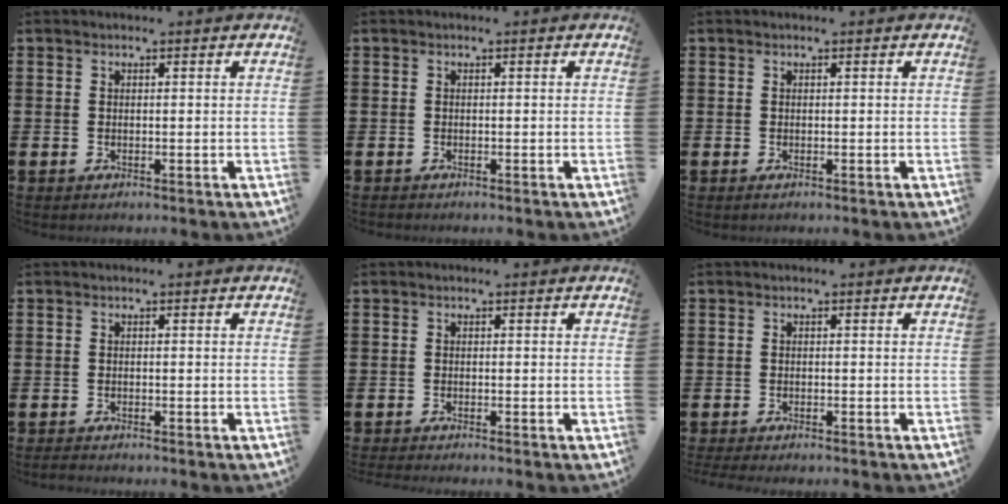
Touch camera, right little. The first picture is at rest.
{"total": 0.0}
{"total": 0.0}
{"total": 0.6, "force": [-0.6, 0.1, 0.2], "torque": [-0.006, -0.001, -0.012]}
{"total": 0.5, "force": [-0.5, -0.1, 0.1], "torque": [-0.001, -0.003, -0.010]}
{"total": 0.7, "force": [-0.6, 0.0, 0.3], "torque": [-0.006, -0.003, -0.013]}